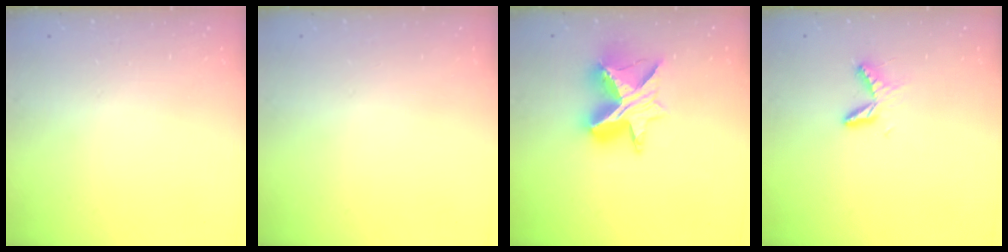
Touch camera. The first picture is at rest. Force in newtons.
{"total": 0.0}
{"total": 13.8, "press": 13.7, "slide": 0.9}
{"total": 6.1, "press": 6.1, "slide": 0.5}